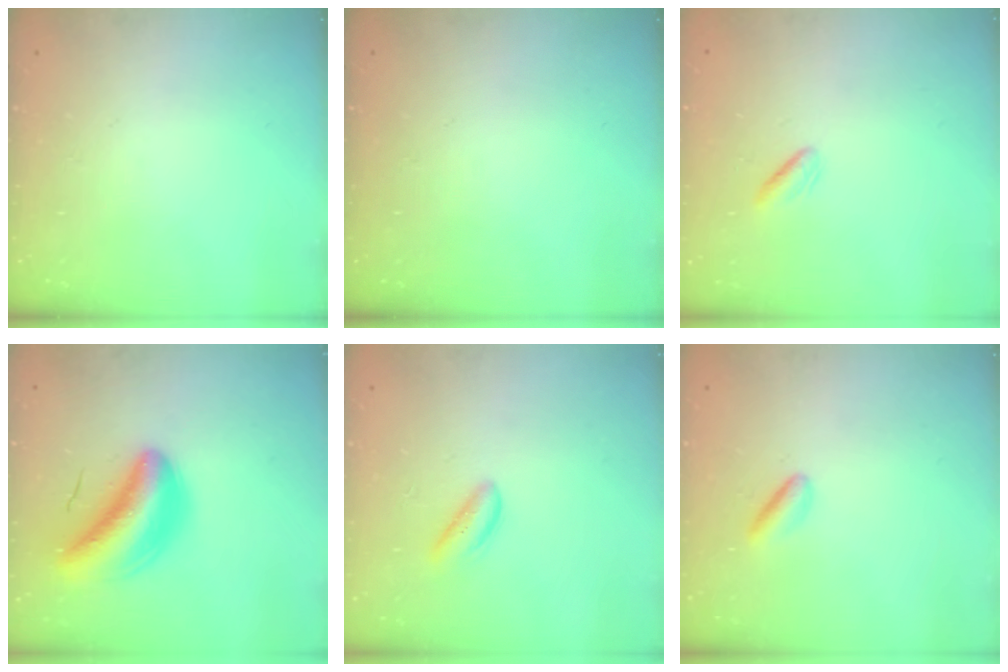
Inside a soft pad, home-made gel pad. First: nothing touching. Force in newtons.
{"total": 0.0}
{"total": 1.4, "press": 1.1, "slide": 0.9}
{"total": 7.7, "press": 7.3, "slide": 2.6}
{"total": 2.3, "press": 2.3, "slide": 0.5}
{"total": 3.1, "press": 3.0, "slide": 1.0}